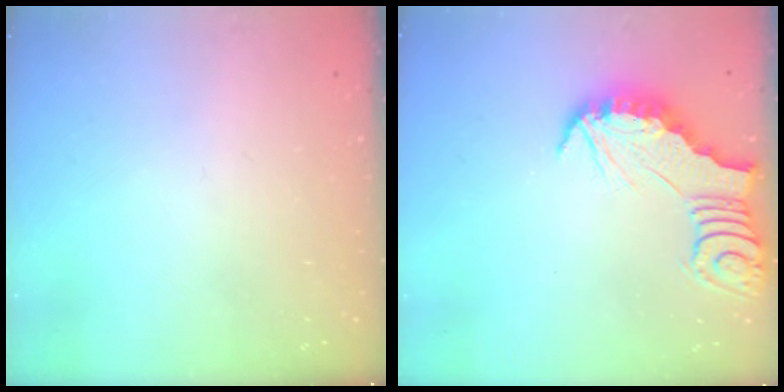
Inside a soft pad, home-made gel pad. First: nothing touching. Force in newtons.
{"total": 2.8, "press": 2.7, "slide": 0.3}